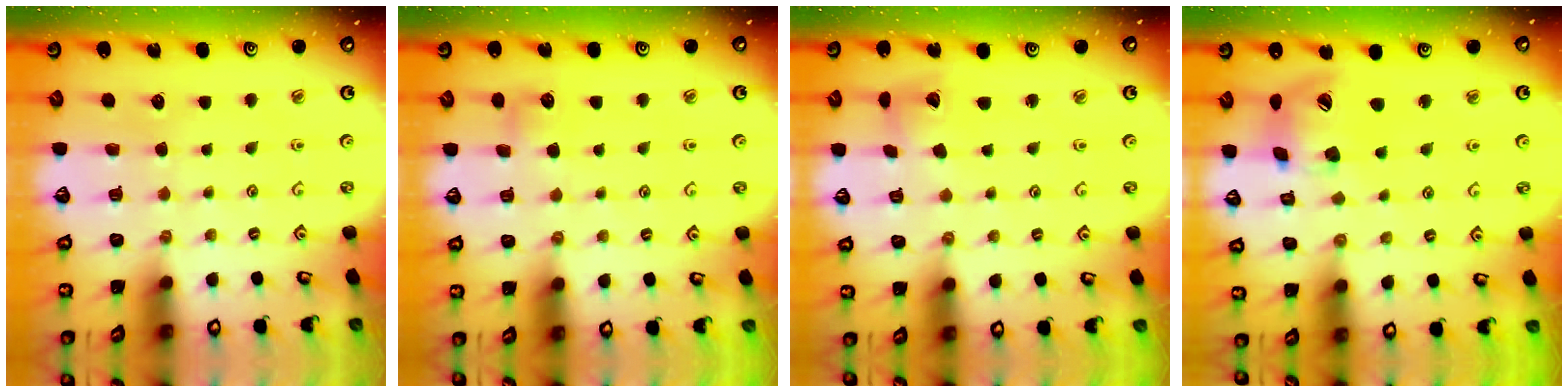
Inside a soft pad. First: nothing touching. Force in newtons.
{"total": 4.3, "press": 4.3, "slide": 0.6}
{"total": 5.6, "press": 5.5, "slide": 0.7}
{"total": 14.8, "press": 14.7, "slide": 2.2}